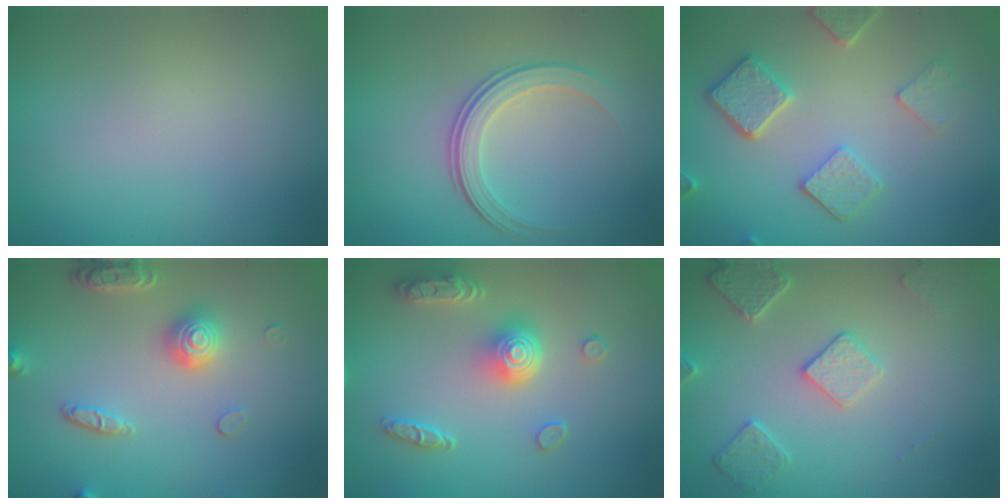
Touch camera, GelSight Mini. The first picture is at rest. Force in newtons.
{"total": 3.0, "press": 2.6, "slide": 1.5}
{"total": 4.3, "press": 3.8, "slide": 1.9}
{"total": 4.2, "press": 3.5, "slide": 2.3}
{"total": 5.2, "press": 4.0, "slide": 3.3}
{"total": 3.1, "press": 3.1, "slide": 0.4}